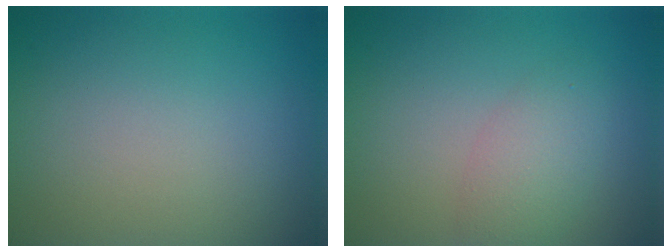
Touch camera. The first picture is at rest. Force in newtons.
{"total": 3.0, "press": 3.0, "slide": 0.2}